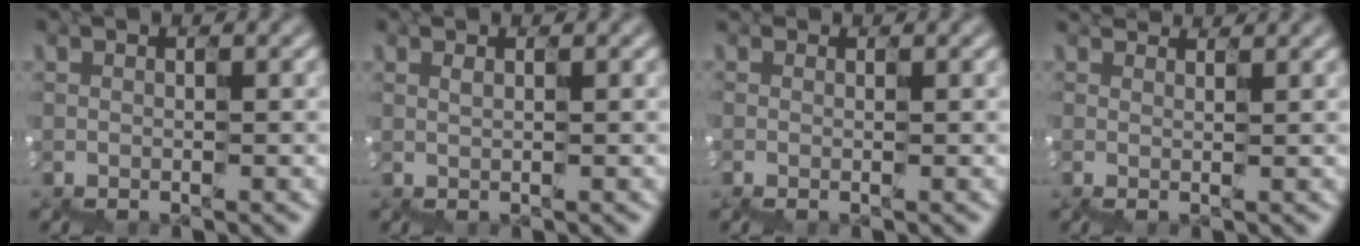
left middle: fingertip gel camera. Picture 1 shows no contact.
{"total": 0.7, "force": [0.6, -0.1, -0.4], "torque": [0.003, 0.009, 0.014]}
{"total": 0.0}
{"total": 2.3, "force": [1.9, 0.9, 0.9], "torque": [-0.003, 0.026, 0.025]}